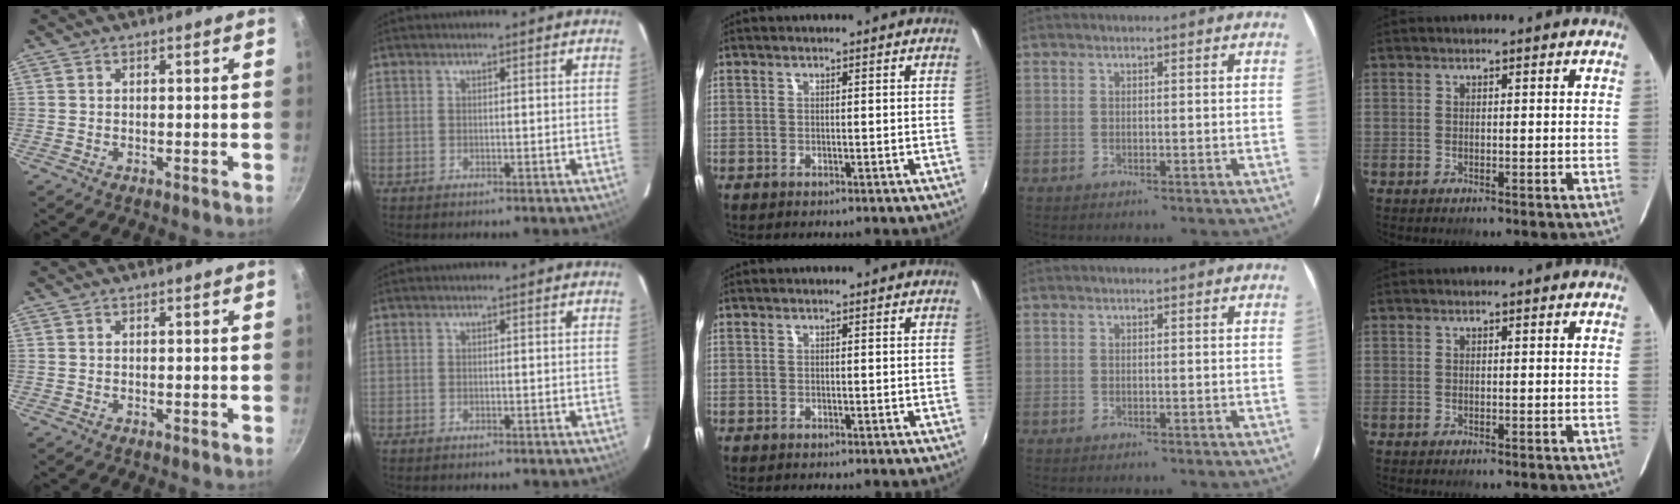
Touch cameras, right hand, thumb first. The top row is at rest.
{}